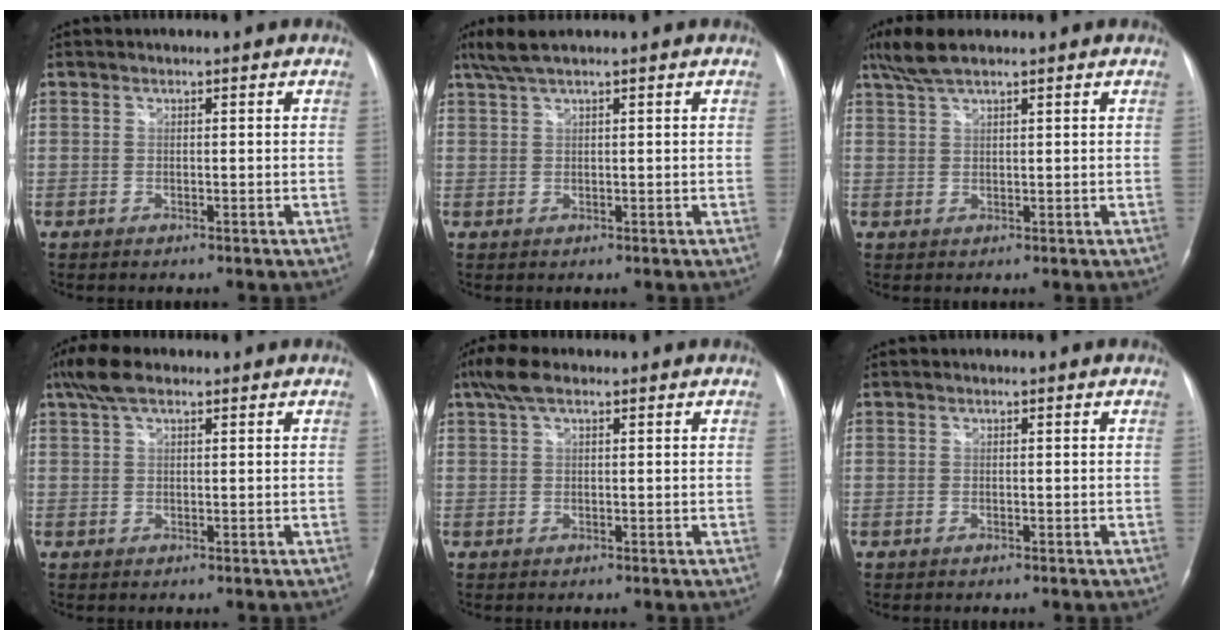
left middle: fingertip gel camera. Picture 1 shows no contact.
{"total": 3.7, "force": [2.8, 0.0, 2.5], "torque": [-0.059, 0.018, 0.058]}
{"total": 4.5, "force": [3.6, 0.6, 2.8], "torque": [-0.066, 0.015, 0.073]}
{"total": 5.1, "force": [3.5, 1.7, 3.3], "torque": [-0.079, 0.025, 0.068]}
{"total": 4.2, "force": [2.7, 1.3, 2.9], "torque": [-0.070, 0.025, 0.054]}
{"total": 0.0}